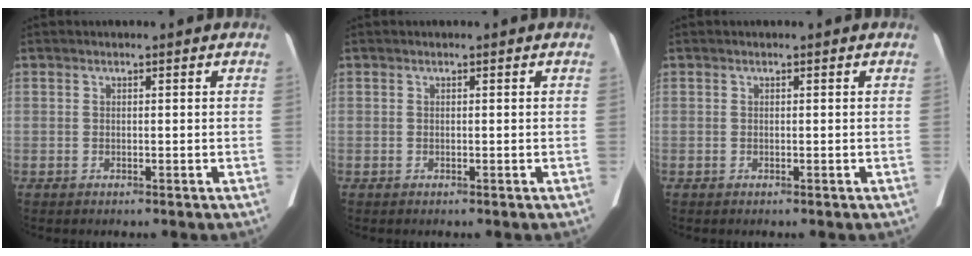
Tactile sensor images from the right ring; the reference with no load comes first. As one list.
[{"total": 0.0}, {"total": 0.0}]